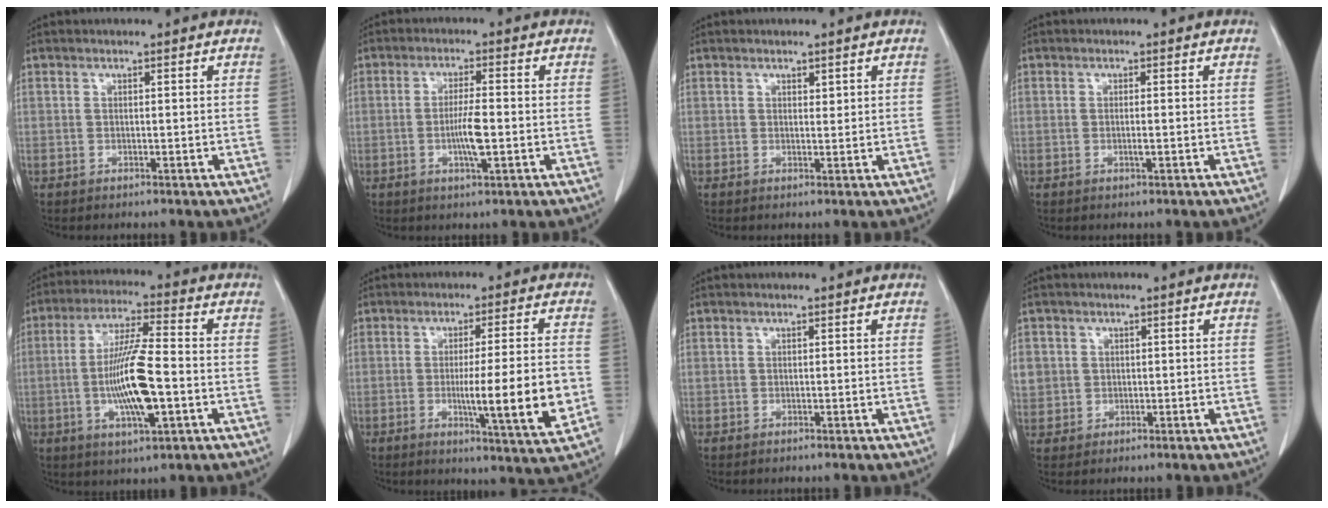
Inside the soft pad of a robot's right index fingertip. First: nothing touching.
{"total": 5.0, "force": [-1.1, 0.3, 4.9], "torque": [-0.095, -0.008, -0.019]}
{"total": 0.8, "force": [0.6, 0.4, 0.4], "torque": [-0.003, -0.005, 0.008]}
{"total": 1.1, "force": [-0.3, -0.1, 1.0], "torque": [-0.022, -0.004, -0.003]}
{"total": 12.6, "force": [-2.4, 1.6, 12.3], "torque": [-0.238, -0.006, -0.044]}
{"total": 12.0, "force": [-2.2, -0.3, 11.8], "torque": [-0.178, -0.022, -0.036]}
{"total": 0.0}
{"total": 4.2, "force": [0.9, 4.1, 0.7], "torque": [-0.015, 0.005, 0.025]}